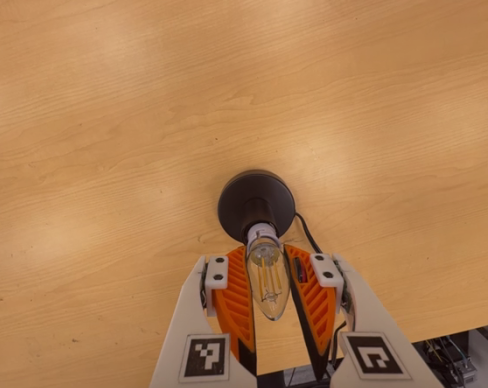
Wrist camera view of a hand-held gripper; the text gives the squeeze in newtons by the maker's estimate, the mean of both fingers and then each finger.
{"total": 10.5, "left": 9.3, "right": 11.6}